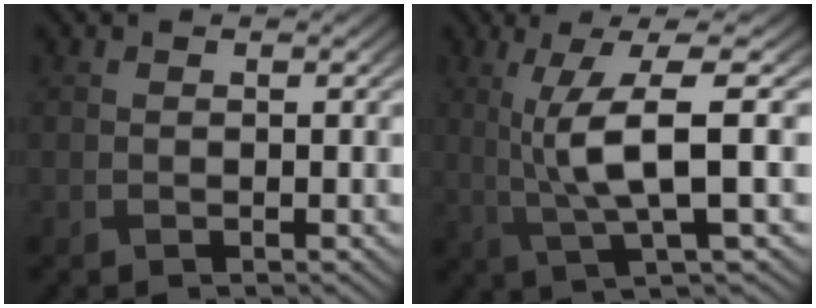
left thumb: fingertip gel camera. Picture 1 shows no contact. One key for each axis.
{"total": 8.3, "fx": 0.5, "fy": 1.4, "fz": 8.1, "tx": -0.163, "ty": 0.012, "tz": 0.015}